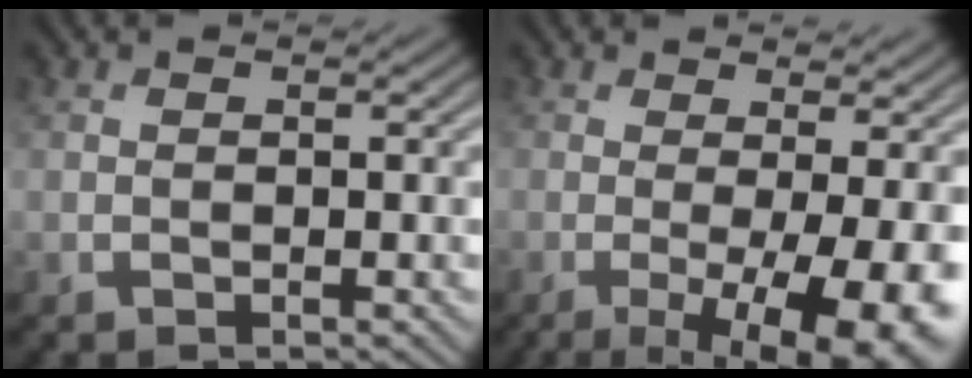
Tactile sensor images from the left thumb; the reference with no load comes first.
{"total": 10.6, "force": [-1.9, 2.7, 10.1], "torque": [-0.126, -0.001, -0.021]}